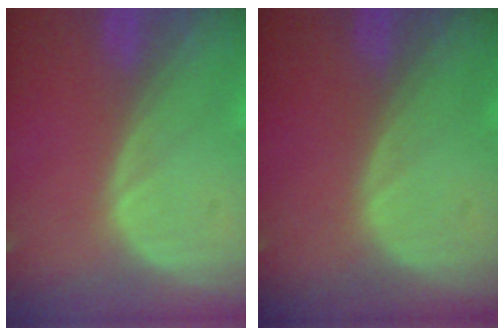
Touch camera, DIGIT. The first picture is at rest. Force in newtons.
{"total": 0.0}